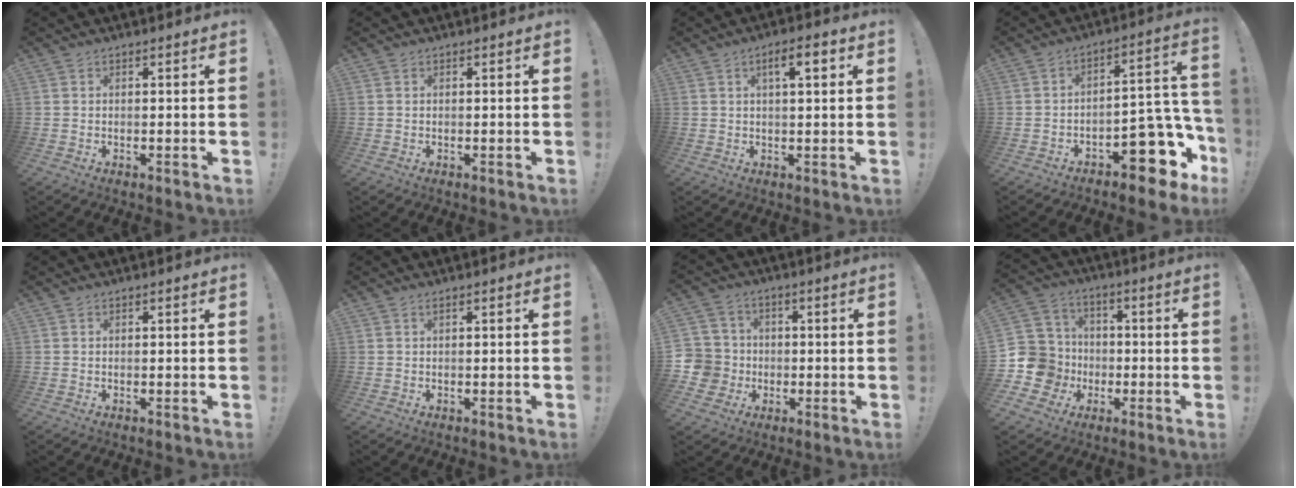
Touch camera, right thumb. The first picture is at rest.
{"total": 0.0}
{"total": 5.6, "force": [2.1, 1.5, 5.0], "torque": [-0.070, -0.005, 0.026]}
{"total": 13.8, "force": [-7.7, 6.6, 9.5], "torque": [-0.074, 0.034, -0.118]}
{"total": 0.0}
{"total": 0.5, "force": [0.1, 0.0, 0.5], "torque": [-0.006, -0.002, 0.000]}
{"total": 8.3, "force": [-1.3, 8.0, 1.7], "torque": [-0.046, 0.015, -0.020]}
{"total": 13.5, "force": [-3.3, 12.5, 4.0], "torque": [-0.082, 0.028, -0.049]}